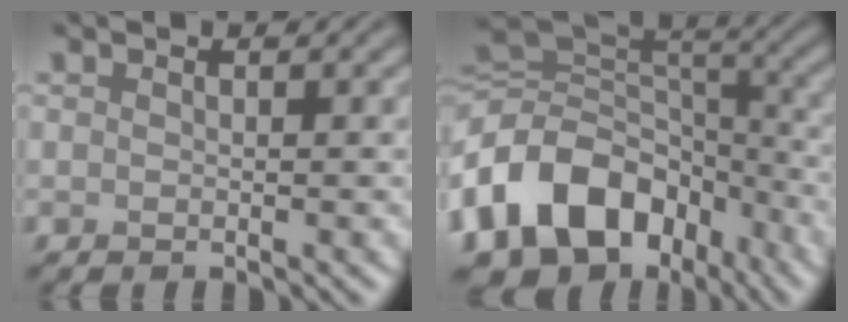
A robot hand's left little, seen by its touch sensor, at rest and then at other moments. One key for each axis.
{"total": 13.9, "fx": -6.1, "fy": 9.9, "fz": 7.6, "tx": -0.152, "ty": 0.004, "tz": -0.112}